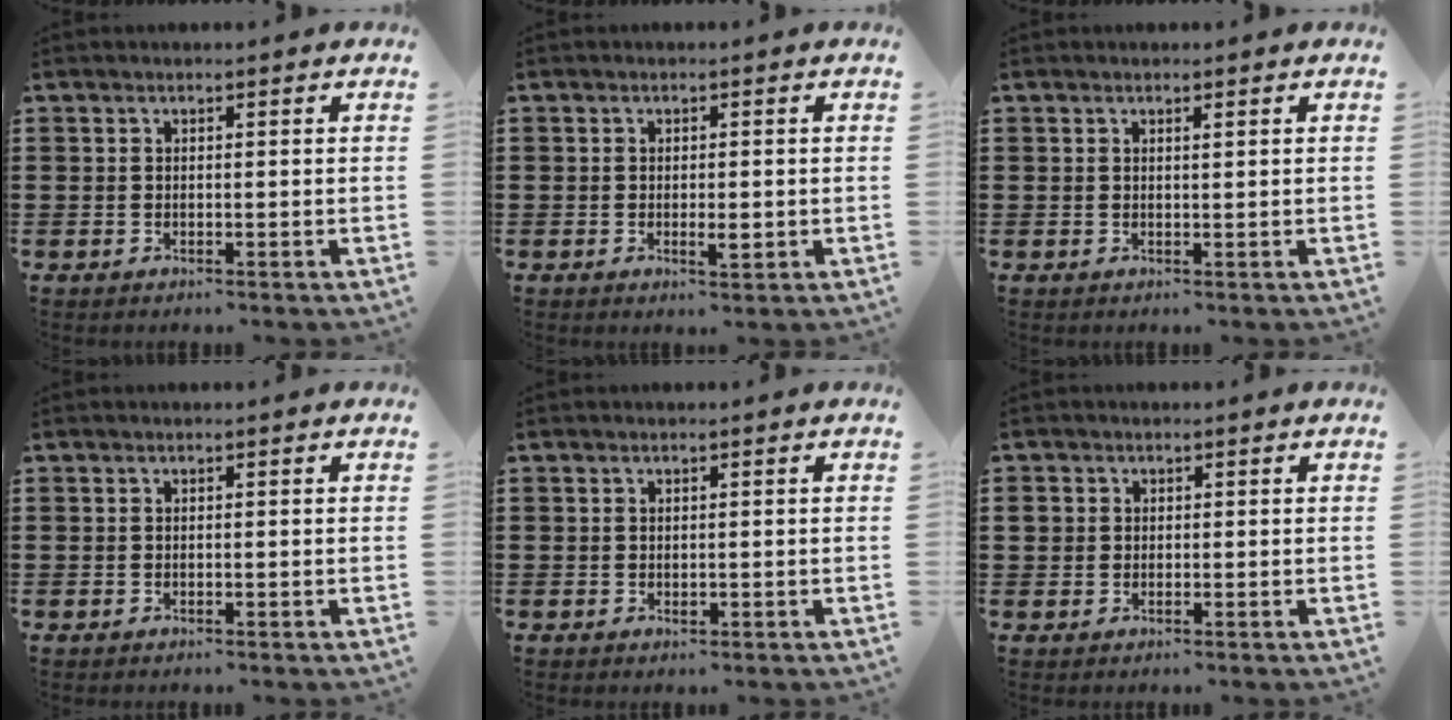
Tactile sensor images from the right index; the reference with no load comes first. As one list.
[{"total": 1.9, "force": [-0.2, 0.5, 1.8], "torque": [-0.033, -0.002, -0.004]}, {"total": 0.6, "force": [0.3, 0.1, 0.5], "torque": [-0.011, -0.001, 0.006]}, {"total": 0.0}, {"total": 0.6, "force": [0.0, 0.5, 0.3], "torque": [-0.007, 0.002, 0.001]}, {"total": 1.5, "force": [0.4, 1.4, 0.4], "torque": [-0.013, 0.007, 0.007]}]